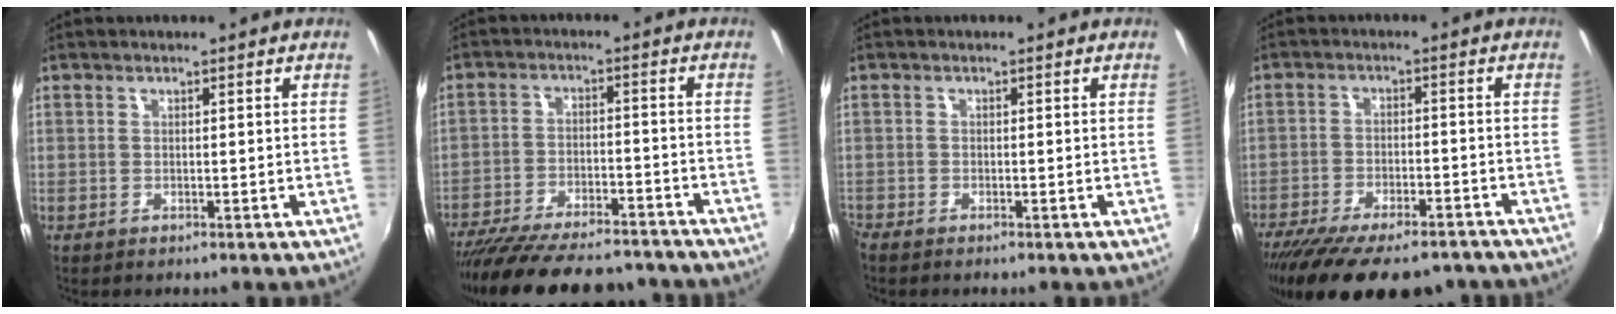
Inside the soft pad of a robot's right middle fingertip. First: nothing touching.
{"total": 22.0, "force": [-19.0, 5.8, 9.5], "torque": [-0.191, -0.028, -0.273]}
{"total": 1.4, "force": [-1.3, 0.2, 0.3], "torque": [-0.012, -0.008, -0.028]}
{"total": 21.0, "force": [-16.6, 6.9, 10.9], "torque": [-0.218, -0.040, -0.242]}